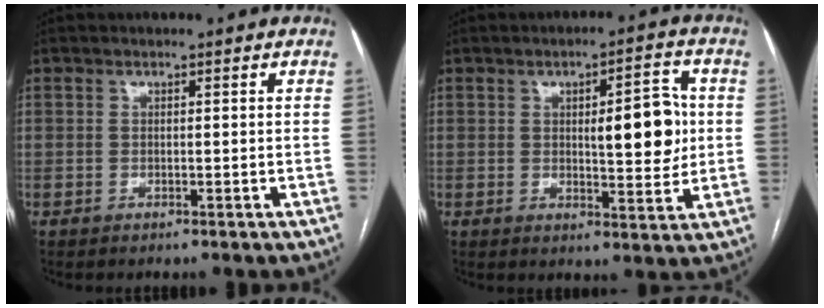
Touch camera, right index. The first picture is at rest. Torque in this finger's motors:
{"motor_torque": [0.29, 0.02, 0.18, 0.06]}